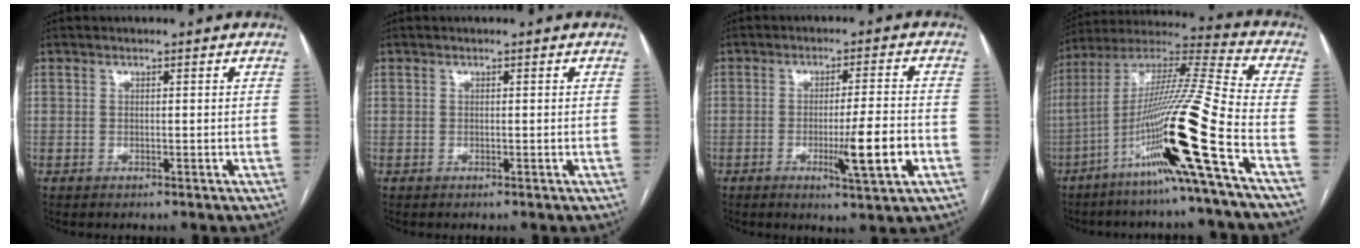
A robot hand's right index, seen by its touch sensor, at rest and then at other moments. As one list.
[{"total": 0.0}, {"total": 8.2, "force": [-2.7, -0.3, 7.7], "torque": [-0.121, -0.015, -0.043]}, {"total": 21.4, "force": [-9.2, -2.1, 19.2], "torque": [-0.378, -0.026, -0.177]}]